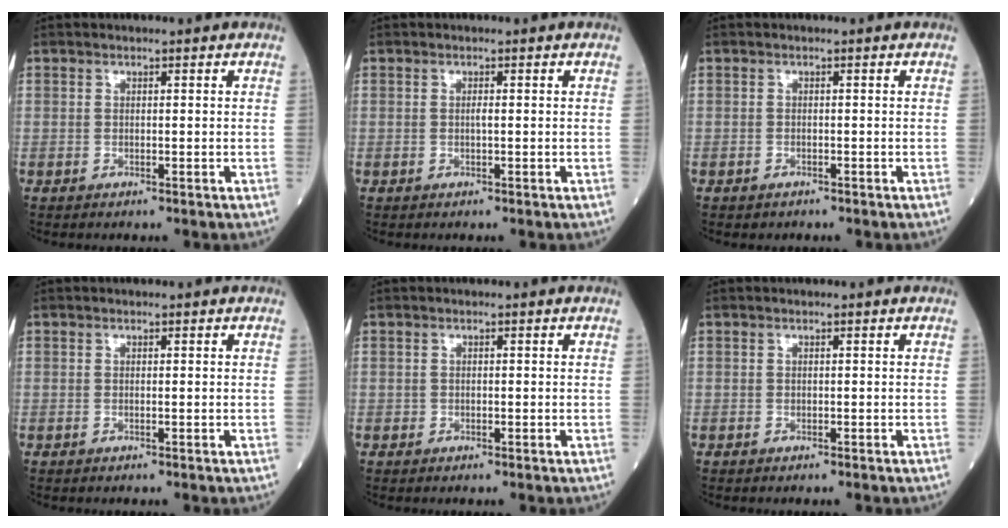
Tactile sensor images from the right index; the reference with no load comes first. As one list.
[{"total": 0.6, "force": [-0.1, 0.0, 0.6], "torque": [-0.011, 0.000, -0.002]}, {"total": 0.7, "force": [-0.6, 0.4, 0.1], "torque": [-0.005, 0.001, -0.008]}, {"total": 0.0}, {"total": 0.0}, {"total": 0.0}]